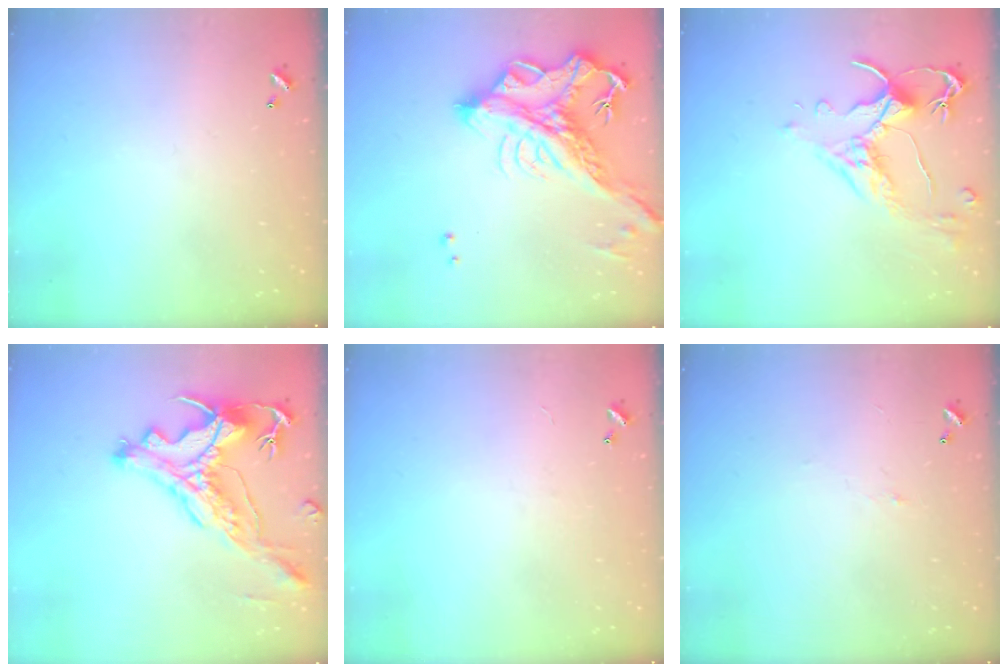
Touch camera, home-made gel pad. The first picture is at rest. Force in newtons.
{"total": 11.6, "press": 11.4, "slide": 2.4}
{"total": 2.5, "press": 2.2, "slide": 1.3}
{"total": 4.0, "press": 3.8, "slide": 1.3}
{"total": 2.4, "press": 2.4, "slide": 0.3}
{"total": 0.8, "press": 0.6, "slide": 0.6}